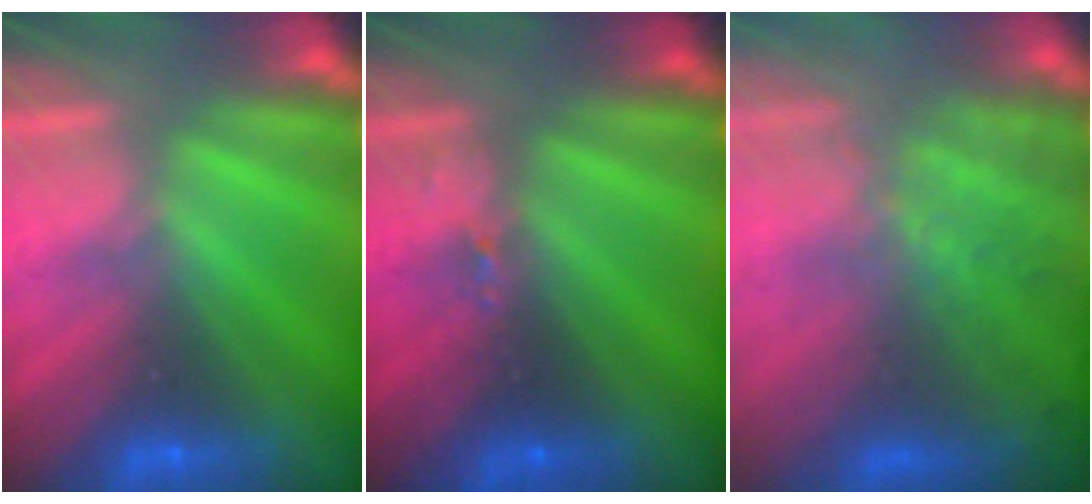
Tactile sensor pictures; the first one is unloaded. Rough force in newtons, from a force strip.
{"total": 2.4}
{"total": 7.6}